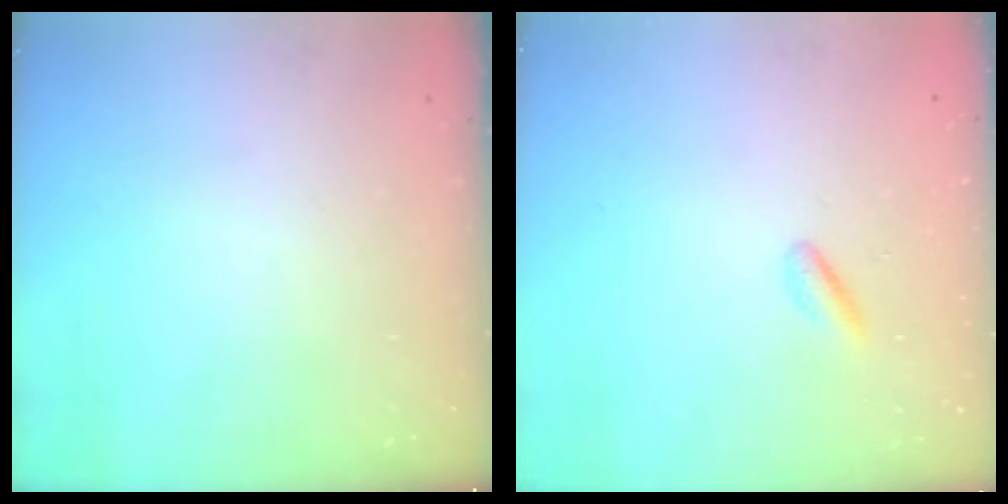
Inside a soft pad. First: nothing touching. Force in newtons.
{"total": 1.8, "press": 1.7, "slide": 0.4}